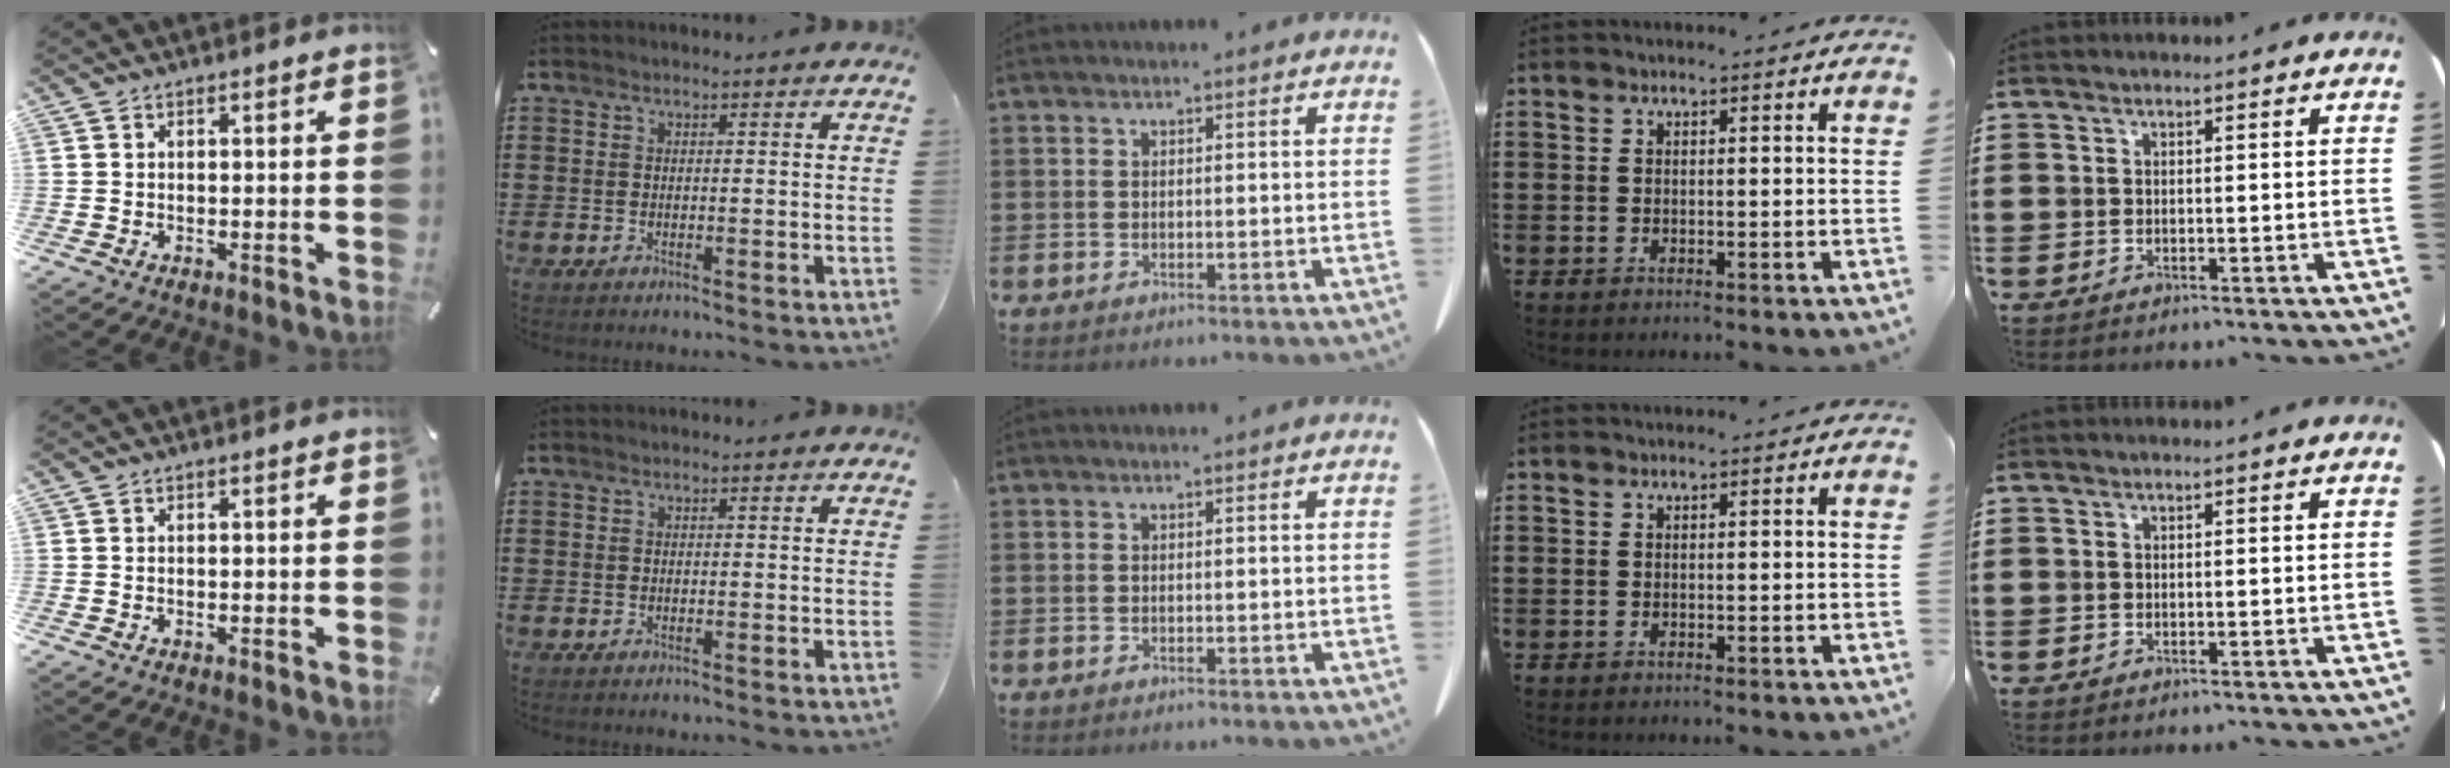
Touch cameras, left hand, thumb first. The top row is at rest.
{}